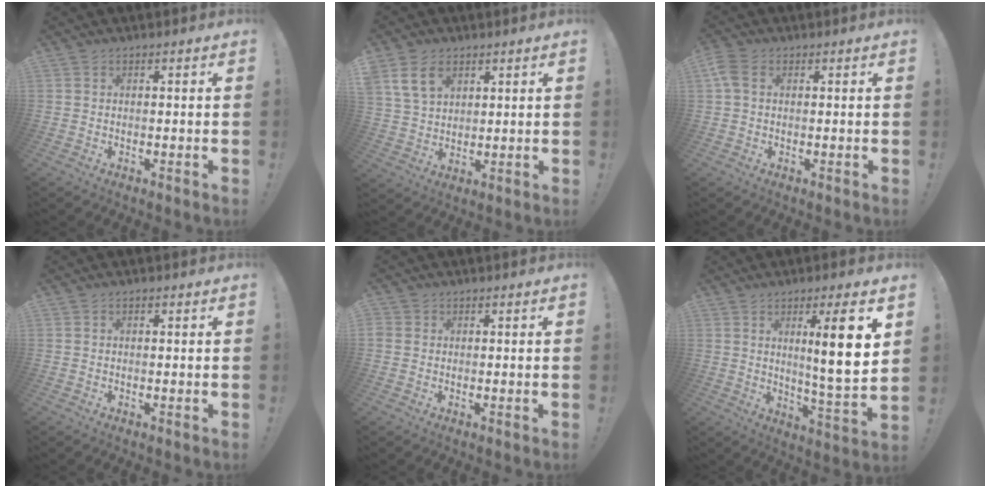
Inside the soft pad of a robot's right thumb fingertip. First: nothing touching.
{"total": 9.8, "force": [5.1, 6.8, 4.8], "torque": [-0.080, -0.012, 0.104]}
{"total": 4.0, "force": [1.1, 2.6, 2.7], "torque": [-0.058, -0.003, 0.018]}
{"total": 0.0}
{"total": 1.8, "force": [0.6, 1.7, 0.6], "torque": [-0.014, 0.003, 0.012]}
{"total": 13.5, "force": [4.3, 0.8, 12.8], "torque": [-0.187, -0.025, 0.052]}